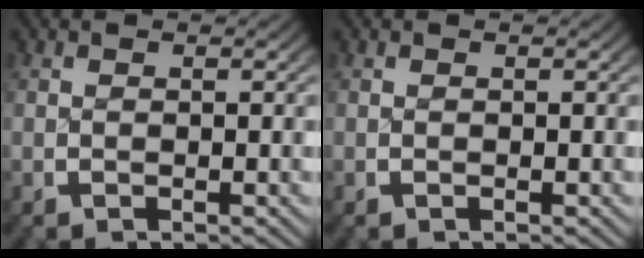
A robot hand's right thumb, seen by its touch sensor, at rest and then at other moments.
{"total": 0.0}